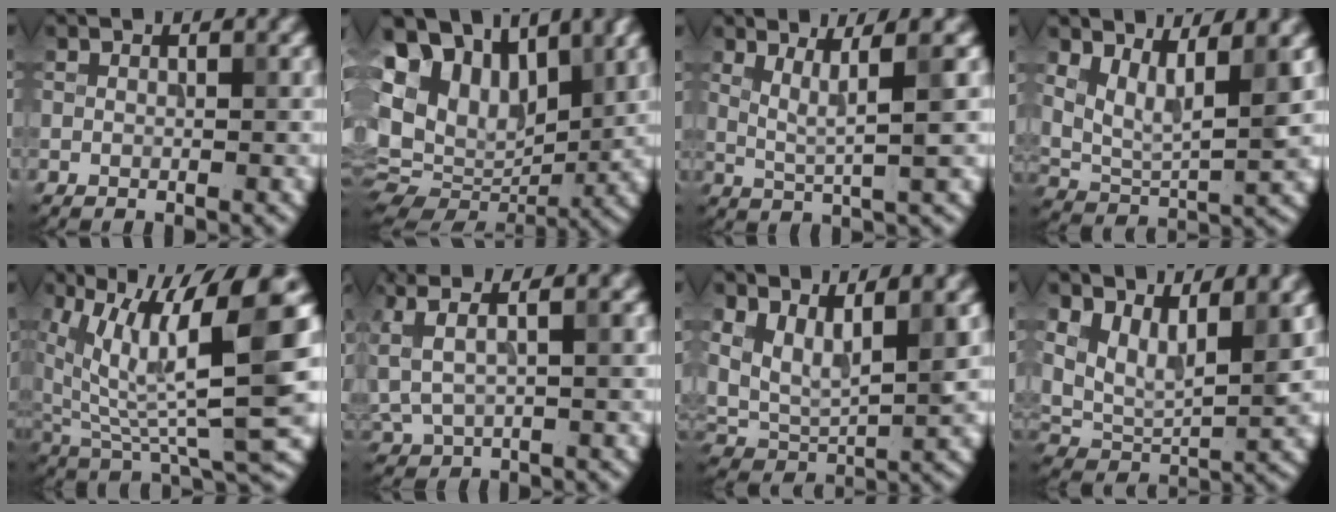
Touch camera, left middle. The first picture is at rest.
{"total": 15.5, "force": [6.7, 9.4, 10.4], "torque": [-0.228, 0.038, 0.131]}
{"total": 3.3, "force": [1.5, 0.2, 2.9], "torque": [-0.053, -0.003, 0.033]}
{"total": 4.9, "force": [2.4, 1.7, 3.8], "torque": [-0.086, -0.011, 0.053]}
{"total": 12.0, "force": [4.5, 3.4, 10.6], "torque": [-0.206, -0.002, 0.090]}
{"total": 5.8, "force": [3.0, 2.1, 4.5], "torque": [-0.114, 0.019, 0.057]}
{"total": 6.0, "force": [2.3, 2.9, 4.7], "torque": [-0.106, -0.011, 0.045]}
{"total": 6.8, "force": [3.0, 3.5, 5.0], "torque": [-0.105, -0.013, 0.058]}